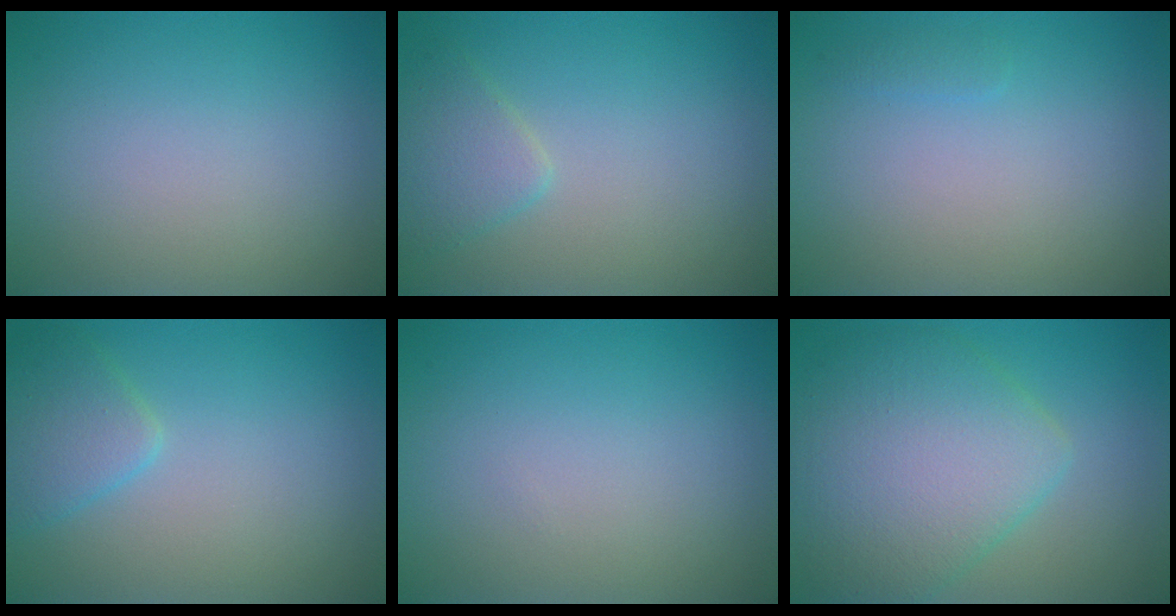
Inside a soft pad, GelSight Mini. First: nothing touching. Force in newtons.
{"total": 2.3, "press": 2.3, "slide": 0.1}
{"total": 0.6, "press": 0.6, "slide": 0.0}
{"total": 2.7, "press": 2.7, "slide": 0.1}
{"total": 0.0}
{"total": 7.7, "press": 7.7, "slide": 0.2}